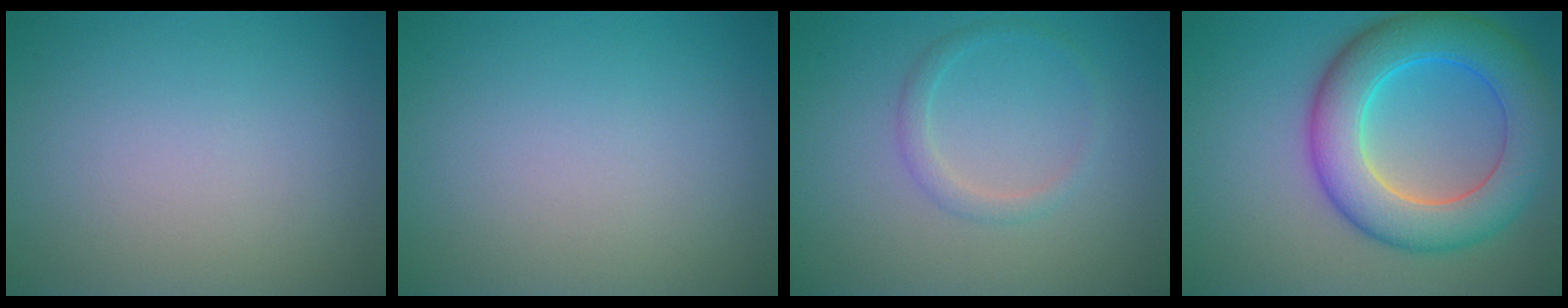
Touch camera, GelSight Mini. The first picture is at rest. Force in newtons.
{"total": 0.0}
{"total": 1.6, "press": 1.6, "slide": 0.1}
{"total": 8.8, "press": 8.8, "slide": 0.2}